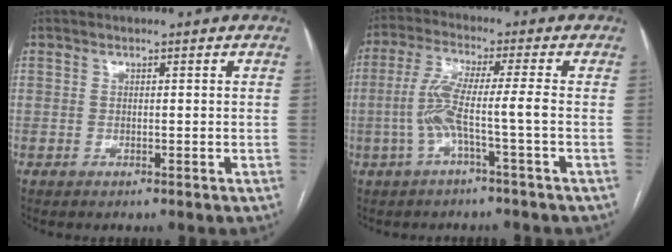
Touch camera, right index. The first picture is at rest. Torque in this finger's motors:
{"motor_torque": [1.25, -0.23, 0.63, 0.16]}